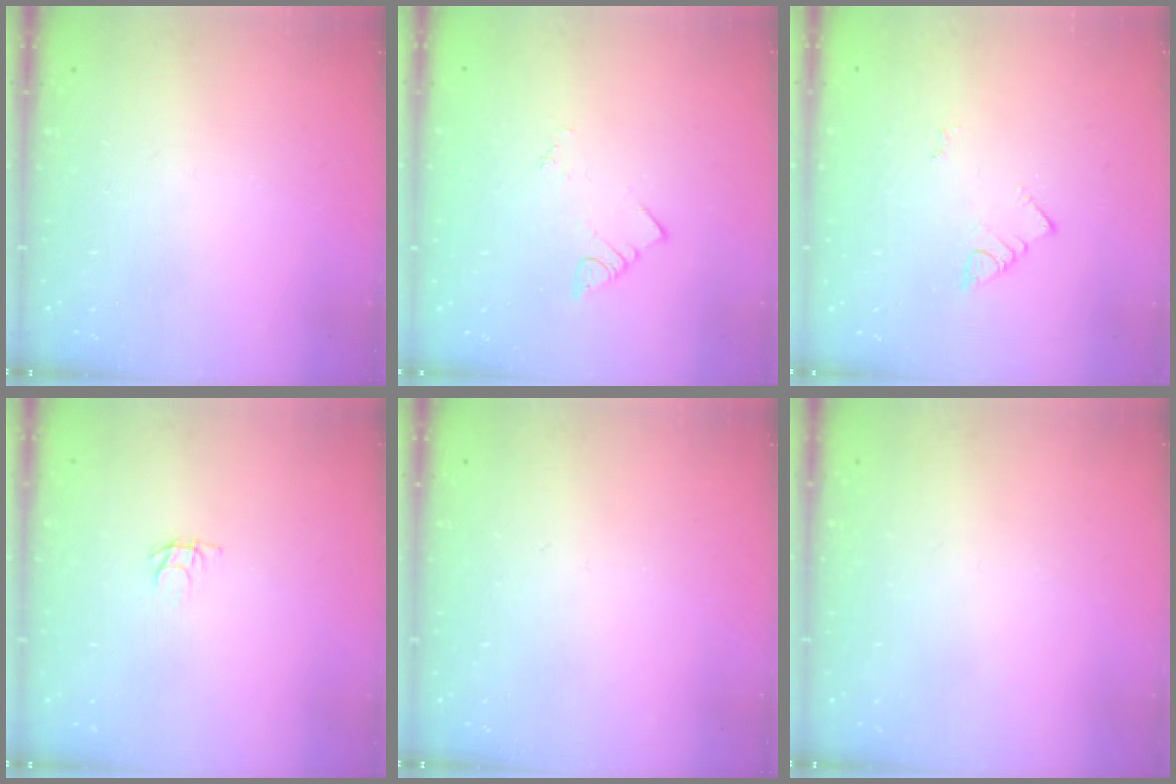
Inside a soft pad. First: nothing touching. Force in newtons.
{"total": 1.8, "press": 1.8, "slide": 0.3}
{"total": 3.5, "press": 3.5, "slide": 0.6}
{"total": 2.5, "press": 2.5, "slide": 0.3}
{"total": 0.0}
{"total": 0.0}